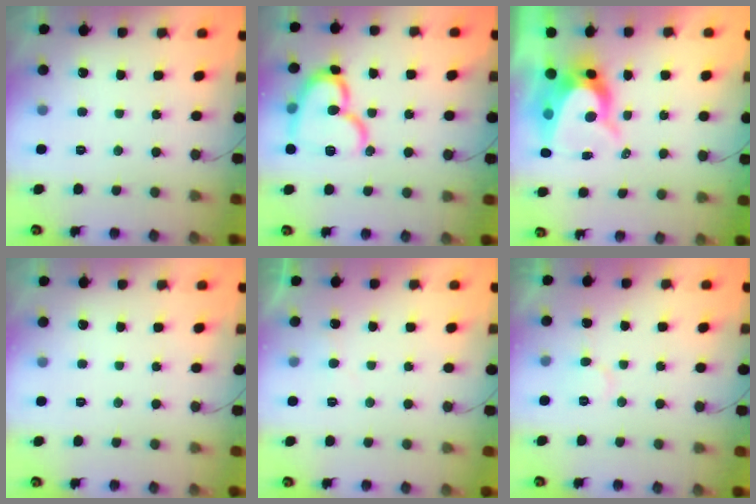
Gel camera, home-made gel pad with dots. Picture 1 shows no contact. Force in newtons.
{"total": 16.5, "press": 16.4, "slide": 1.8}
{"total": 10.8, "press": 10.8, "slide": 1.1}
{"total": 0.0}
{"total": 5.1, "press": 5.1, "slide": 0.4}
{"total": 4.9, "press": 4.9, "slide": 0.5}